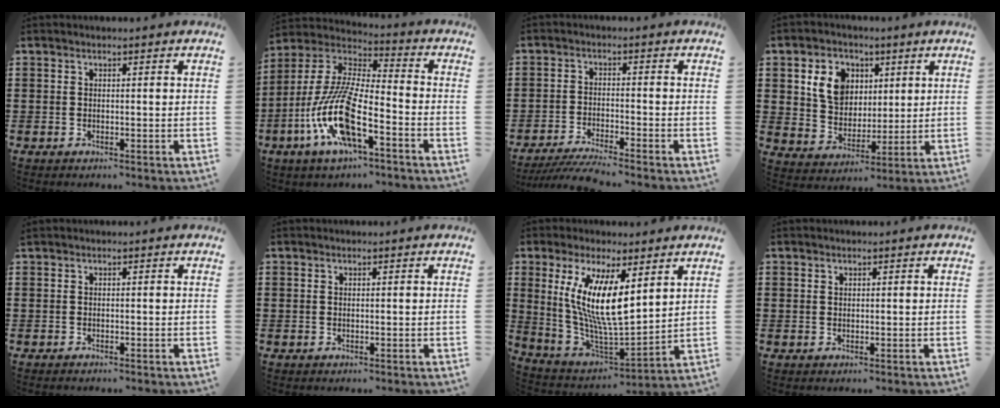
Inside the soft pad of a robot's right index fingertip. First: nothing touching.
{"total": 13.5, "force": [-7.1, 3.2, 11.0], "torque": [-0.258, -0.016, -0.148]}
{"total": 4.0, "force": [-3.8, -0.3, 1.1], "torque": [-0.026, -0.010, -0.078]}
{"total": 7.9, "force": [2.9, 6.5, 3.4], "torque": [-0.080, 0.016, 0.051]}
{"total": 0.0}
{"total": 0.0}
{"total": 11.5, "force": [3.9, 3.1, 10.3], "torque": [-0.222, -0.028, 0.071]}
{"total": 0.6, "force": [0.4, 0.4, 0.1], "torque": [-0.003, 0.001, 0.009]}